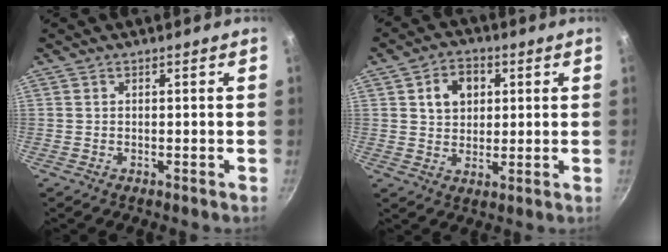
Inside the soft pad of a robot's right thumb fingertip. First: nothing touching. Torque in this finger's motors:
{"motor_torque": [-0.36, 0.47, 0.30, -0.63, 0.10]}